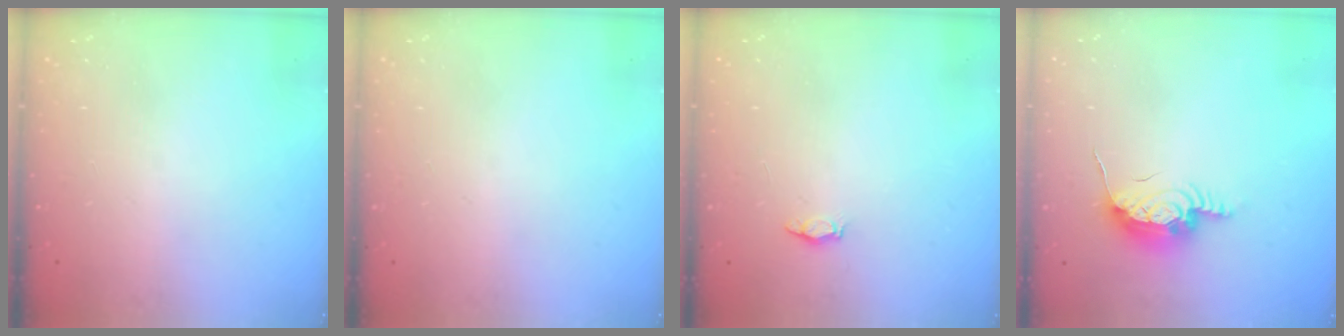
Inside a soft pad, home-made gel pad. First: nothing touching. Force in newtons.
{"total": 0.0}
{"total": 2.2, "press": 2.2, "slide": 0.3}
{"total": 10.8, "press": 10.7, "slide": 1.1}